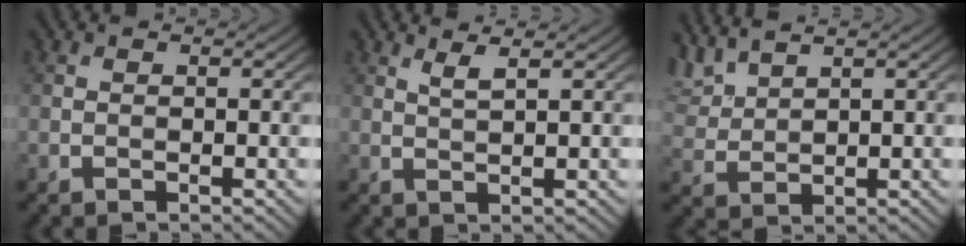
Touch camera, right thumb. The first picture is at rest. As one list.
[{"total": 2.0, "force": [1.4, 0.2, 1.4], "torque": [-0.031, 0.005, 0.028]}, {"total": 4.4, "force": [3.7, 1.0, 2.2], "torque": [-0.064, 0.012, 0.083]}]